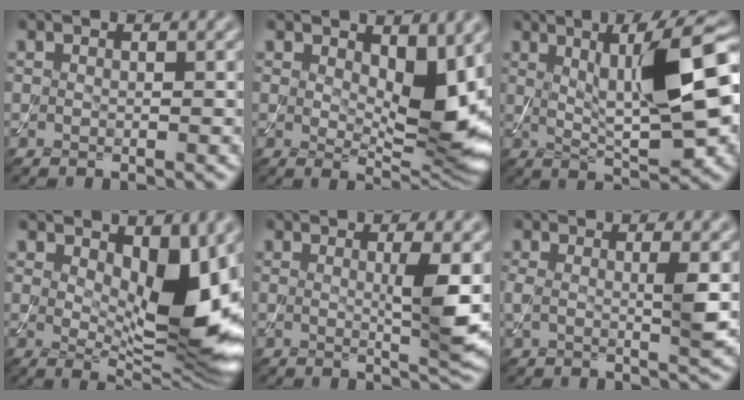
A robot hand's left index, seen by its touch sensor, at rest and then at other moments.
{"total": 5.8, "force": [1.8, 2.6, 4.9], "torque": [-0.074, -0.017, 0.033]}
{"total": 10.4, "force": [1.7, 2.5, 10.0], "torque": [-0.145, 0.007, 0.034]}
{"total": 8.0, "force": [1.8, 3.3, 7.1], "torque": [-0.110, -0.018, 0.036]}
{"total": 4.0, "force": [0.4, 0.5, 3.9], "torque": [-0.061, -0.010, 0.006]}
{"total": 2.8, "force": [0.3, 0.5, 2.7], "torque": [-0.051, -0.003, 0.002]}